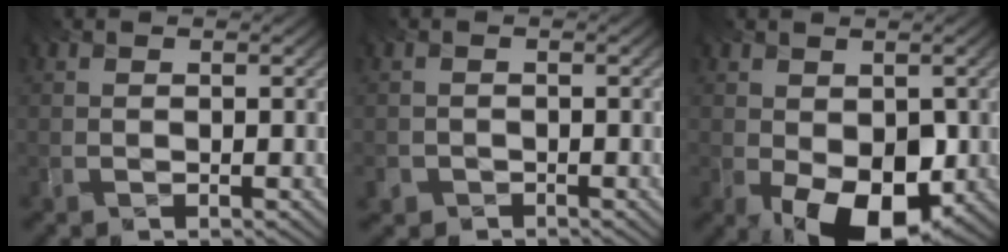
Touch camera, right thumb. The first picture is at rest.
{"total": 1.1, "force": [-0.8, 0.8, -0.3], "torque": [-0.004, 0.000, -0.009]}
{"total": 9.0, "force": [-2.7, 5.3, 6.9], "torque": [-0.123, -0.019, -0.039]}